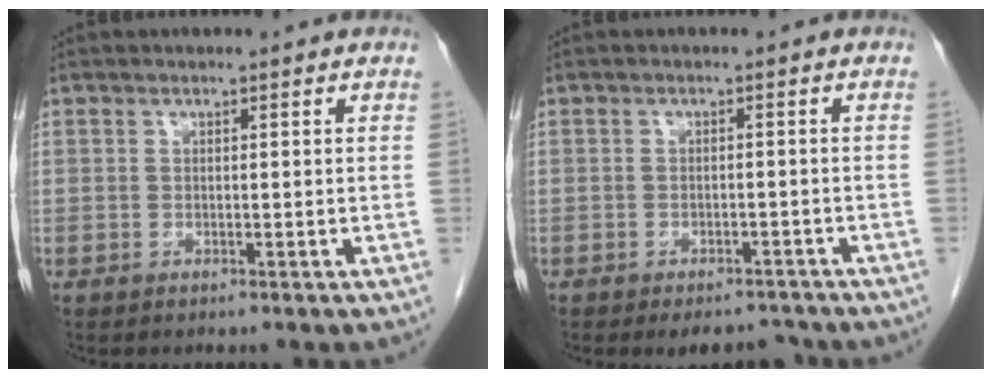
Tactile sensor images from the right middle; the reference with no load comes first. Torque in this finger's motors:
{"motor_torque": [0.02, -0.01, 0.01, 0.01]}